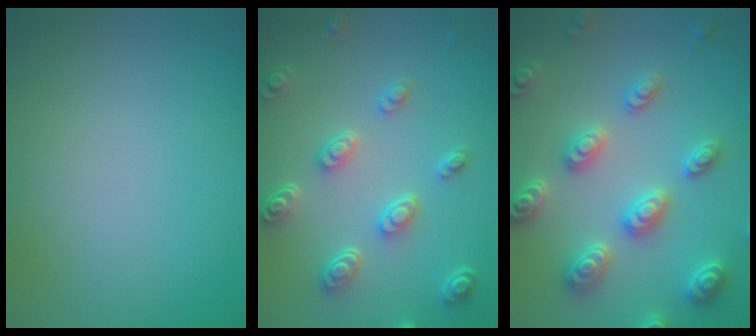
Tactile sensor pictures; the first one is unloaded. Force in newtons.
{"total": 4.6, "press": 3.4, "slide": 3.0}
{"total": 5.2, "press": 5.0, "slide": 1.3}